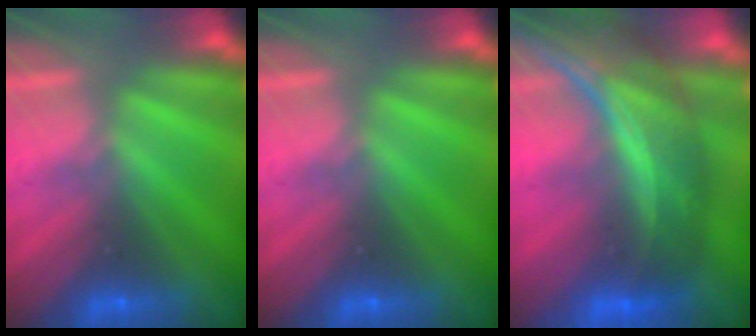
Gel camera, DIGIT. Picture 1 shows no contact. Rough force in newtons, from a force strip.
{"total": 0.0}
{"total": 7.2}